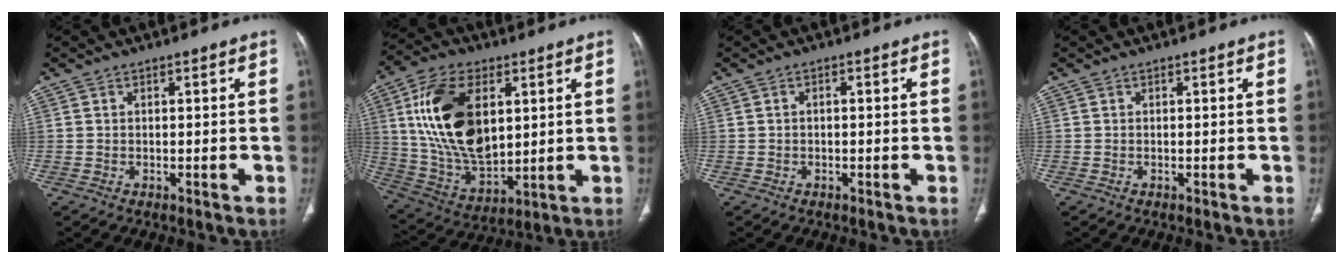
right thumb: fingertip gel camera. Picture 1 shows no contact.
{"total": 21.2, "force": [5.2, 12.0, 16.7], "torque": [-0.299, -0.018, 0.104]}
{"total": 0.5, "force": [-0.1, 0.3, 0.4], "torque": [-0.009, 0.001, -0.004]}
{"total": 0.0}